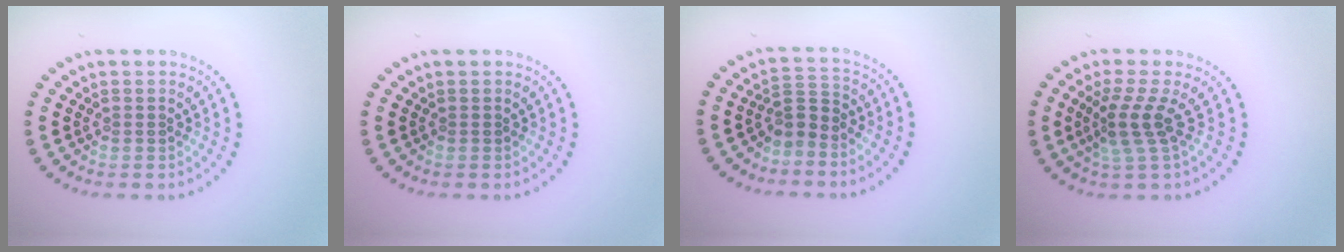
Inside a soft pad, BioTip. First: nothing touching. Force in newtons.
{"total": 0.0}
{"total": 2.3, "press": 1.5, "slide": 1.7}
{"total": 2.9, "press": 2.0, "slide": 2.1}